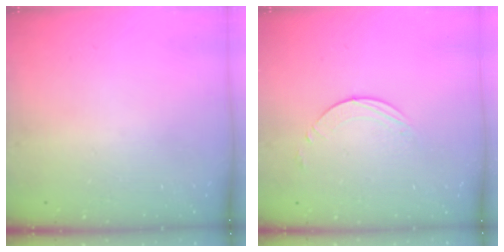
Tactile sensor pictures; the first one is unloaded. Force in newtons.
{"total": 4.8, "press": 4.8, "slide": 0.5}